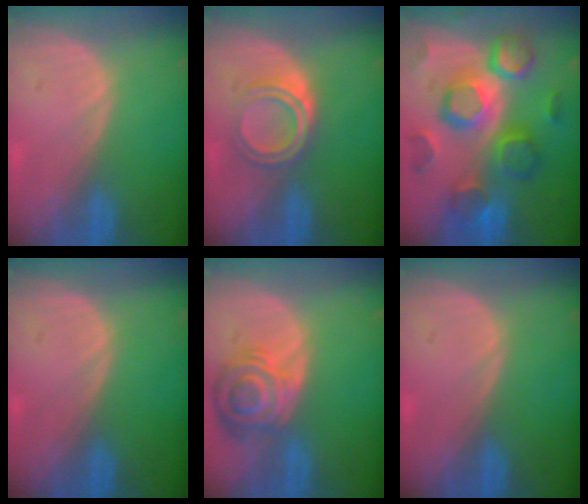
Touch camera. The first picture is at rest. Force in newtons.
{"total": 5.3, "press": 4.5, "slide": 2.8}
{"total": 12.4, "press": 12.4, "slide": 1.0}
{"total": 0.0}
{"total": 8.4, "press": 7.4, "slide": 3.9}
{"total": 0.0}